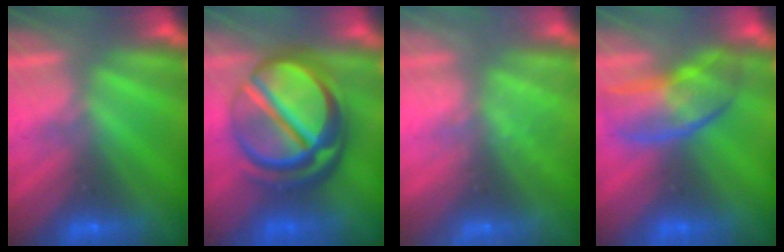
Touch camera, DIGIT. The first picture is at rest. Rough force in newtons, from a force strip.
{"total": 7.6}
{"total": 2.4}
{"total": 2.7}